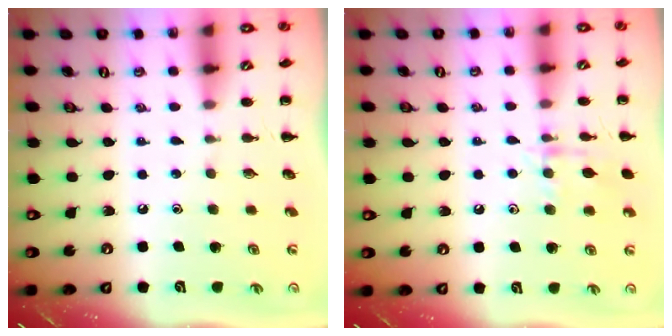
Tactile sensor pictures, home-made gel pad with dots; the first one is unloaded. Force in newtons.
{"total": 8.5, "press": 8.5, "slide": 0.9}